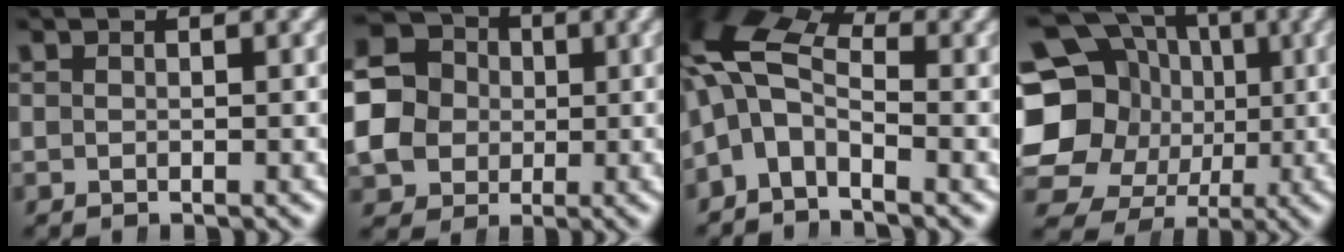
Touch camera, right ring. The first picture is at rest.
{"total": 13.3, "force": [1.2, 12.1, 5.5], "torque": [-0.138, -0.018, 0.012]}
{"total": 11.2, "force": [0.4, 9.6, 5.8], "torque": [-0.140, -0.011, -0.014]}
{"total": 18.1, "force": [1.7, 15.8, 8.7], "torque": [-0.179, -0.032, 0.023]}